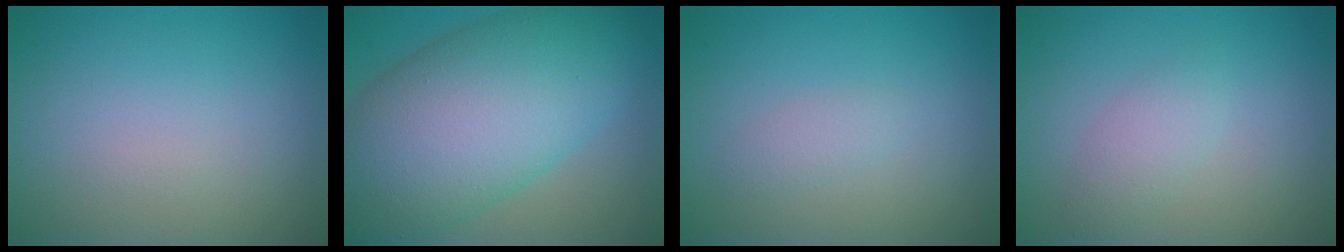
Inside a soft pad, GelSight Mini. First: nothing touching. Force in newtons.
{"total": 14.0, "press": 14.0, "slide": 0.7}
{"total": 1.2, "press": 1.2, "slide": 0.1}
{"total": 2.0, "press": 2.0, "slide": 0.1}